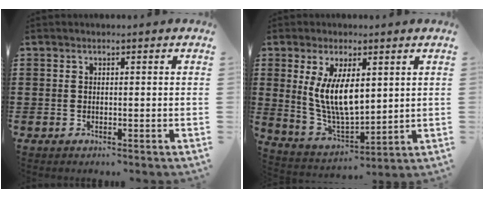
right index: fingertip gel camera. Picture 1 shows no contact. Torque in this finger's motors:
{"motor_torque": [2.14, 0.00, 1.05, 0.21]}